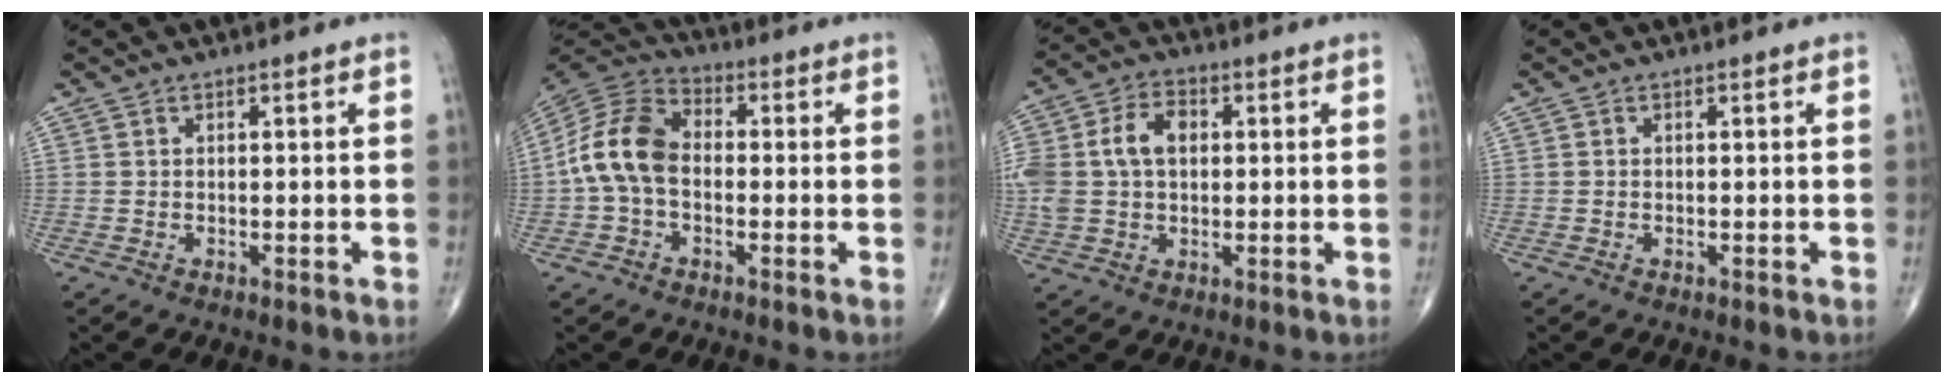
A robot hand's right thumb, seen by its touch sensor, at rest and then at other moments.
{"total": 11.8, "force": [-1.1, 7.8, 8.8], "torque": [-0.171, 0.034, -0.035]}
{"total": 11.5, "force": [1.5, 7.9, 8.3], "torque": [-0.176, 0.022, 0.028]}
{"total": 0.0}